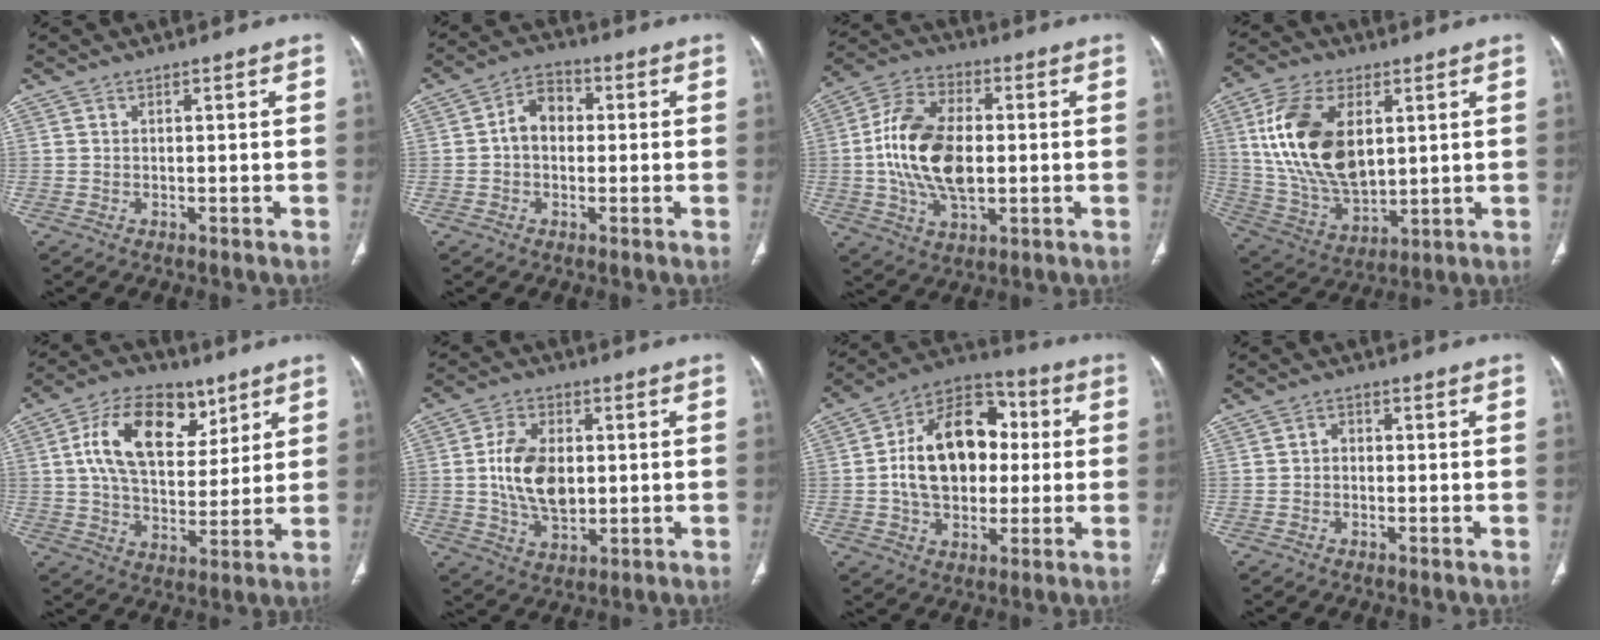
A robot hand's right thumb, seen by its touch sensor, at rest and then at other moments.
{"total": 6.5, "force": [0.2, 4.8, 4.3], "torque": [-0.056, 0.021, -0.008]}
{"total": 15.8, "force": [-0.3, 9.3, 12.8], "torque": [-0.238, 0.013, -0.006]}
{"total": 19.6, "force": [4.6, 11.4, 15.3], "torque": [-0.276, -0.017, 0.094]}
{"total": 17.2, "force": [6.6, 10.6, 11.9], "torque": [-0.174, -0.012, 0.114]}
{"total": 11.6, "force": [0.4, 7.5, 8.9], "torque": [-0.145, -0.002, 0.013]}
{"total": 19.6, "force": [1.2, 13.7, 14.1], "torque": [-0.192, 0.029, 0.016]}
{"total": 1.7, "force": [-0.4, 1.4, 0.9], "torque": [-0.005, 0.008, -0.012]}